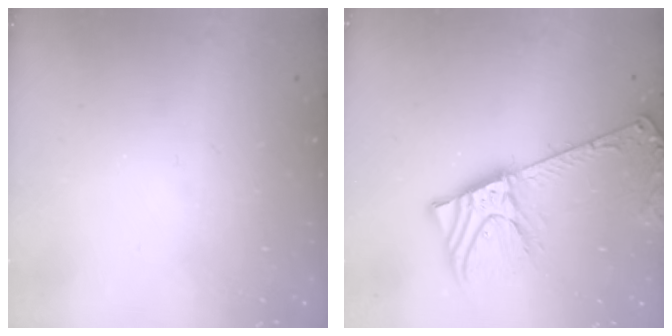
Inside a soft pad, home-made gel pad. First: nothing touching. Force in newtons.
{"total": 12.7, "press": 12.5, "slide": 2.6}